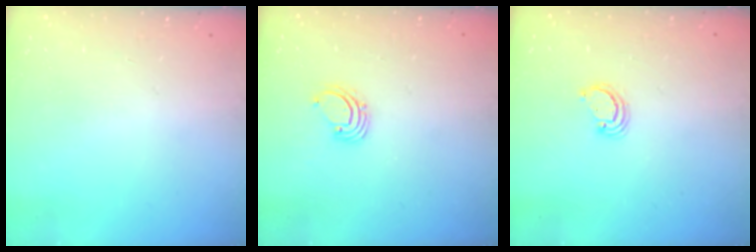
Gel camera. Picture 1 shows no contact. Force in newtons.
{"total": 1.6, "press": 1.6, "slide": 0.1}
{"total": 2.6, "press": 2.6, "slide": 0.3}